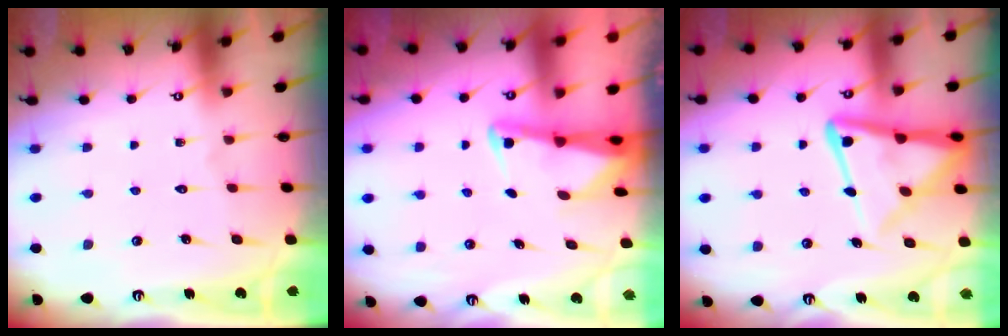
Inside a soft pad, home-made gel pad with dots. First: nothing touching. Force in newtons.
{"total": 2.4, "press": 2.4, "slide": 0.3}
{"total": 13.8, "press": 13.7, "slide": 1.5}